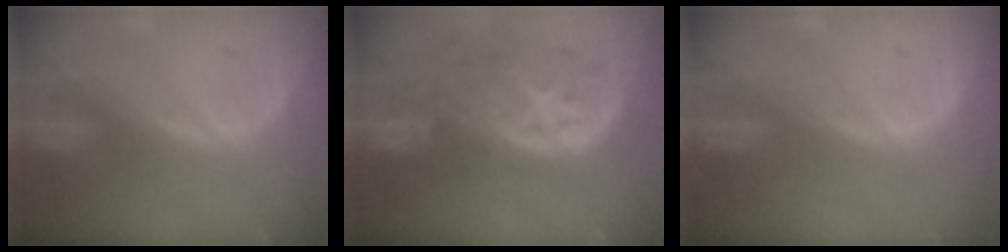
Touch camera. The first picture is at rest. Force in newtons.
{"total": 11.9, "press": 10.1, "slide": 6.3}
{"total": 0.0}